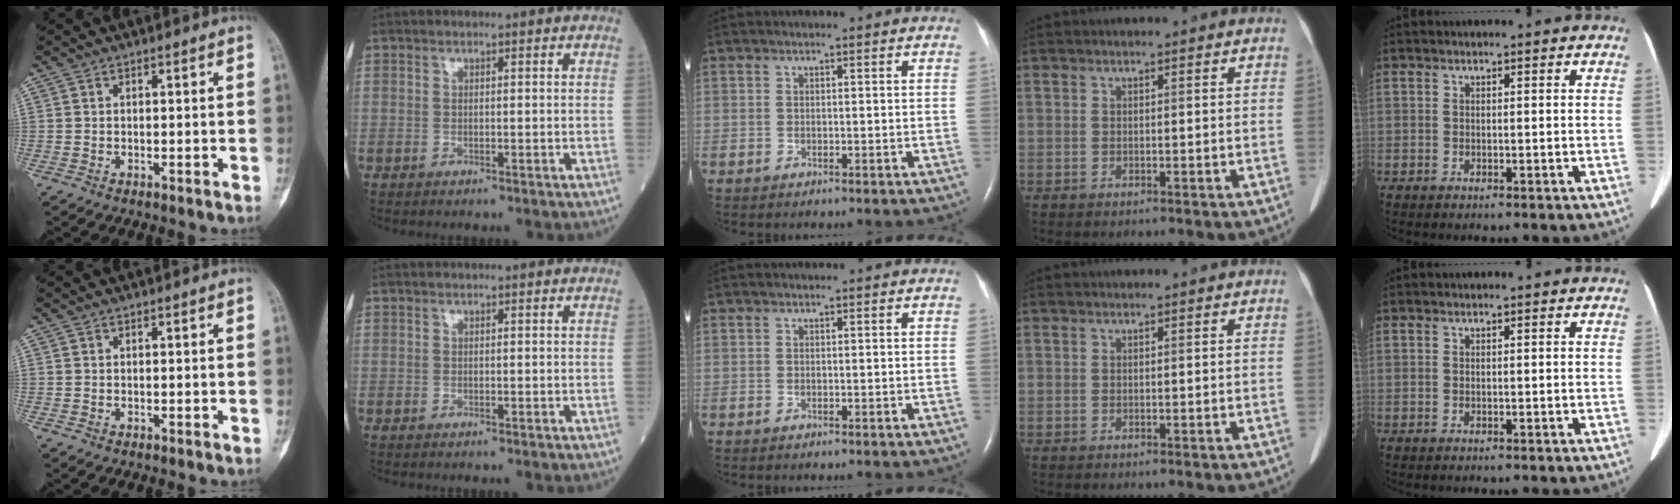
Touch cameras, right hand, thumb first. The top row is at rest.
{}